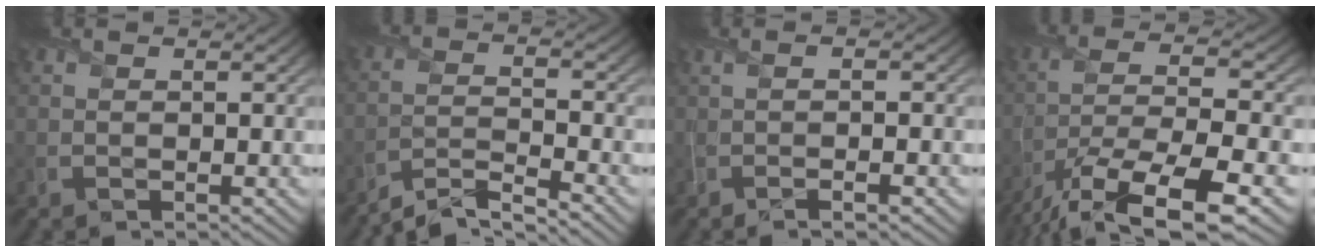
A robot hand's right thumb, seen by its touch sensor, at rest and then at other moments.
{"total": 5.5, "force": [-4.9, 0.8, 2.5], "torque": [-0.047, 0.000, -0.102]}
{"total": 3.1, "force": [-0.7, 0.6, 3.0], "torque": [-0.044, 0.002, -0.019]}
{"total": 15.3, "force": [-9.6, 4.3, 11.2], "torque": [-0.237, -0.023, -0.160]}